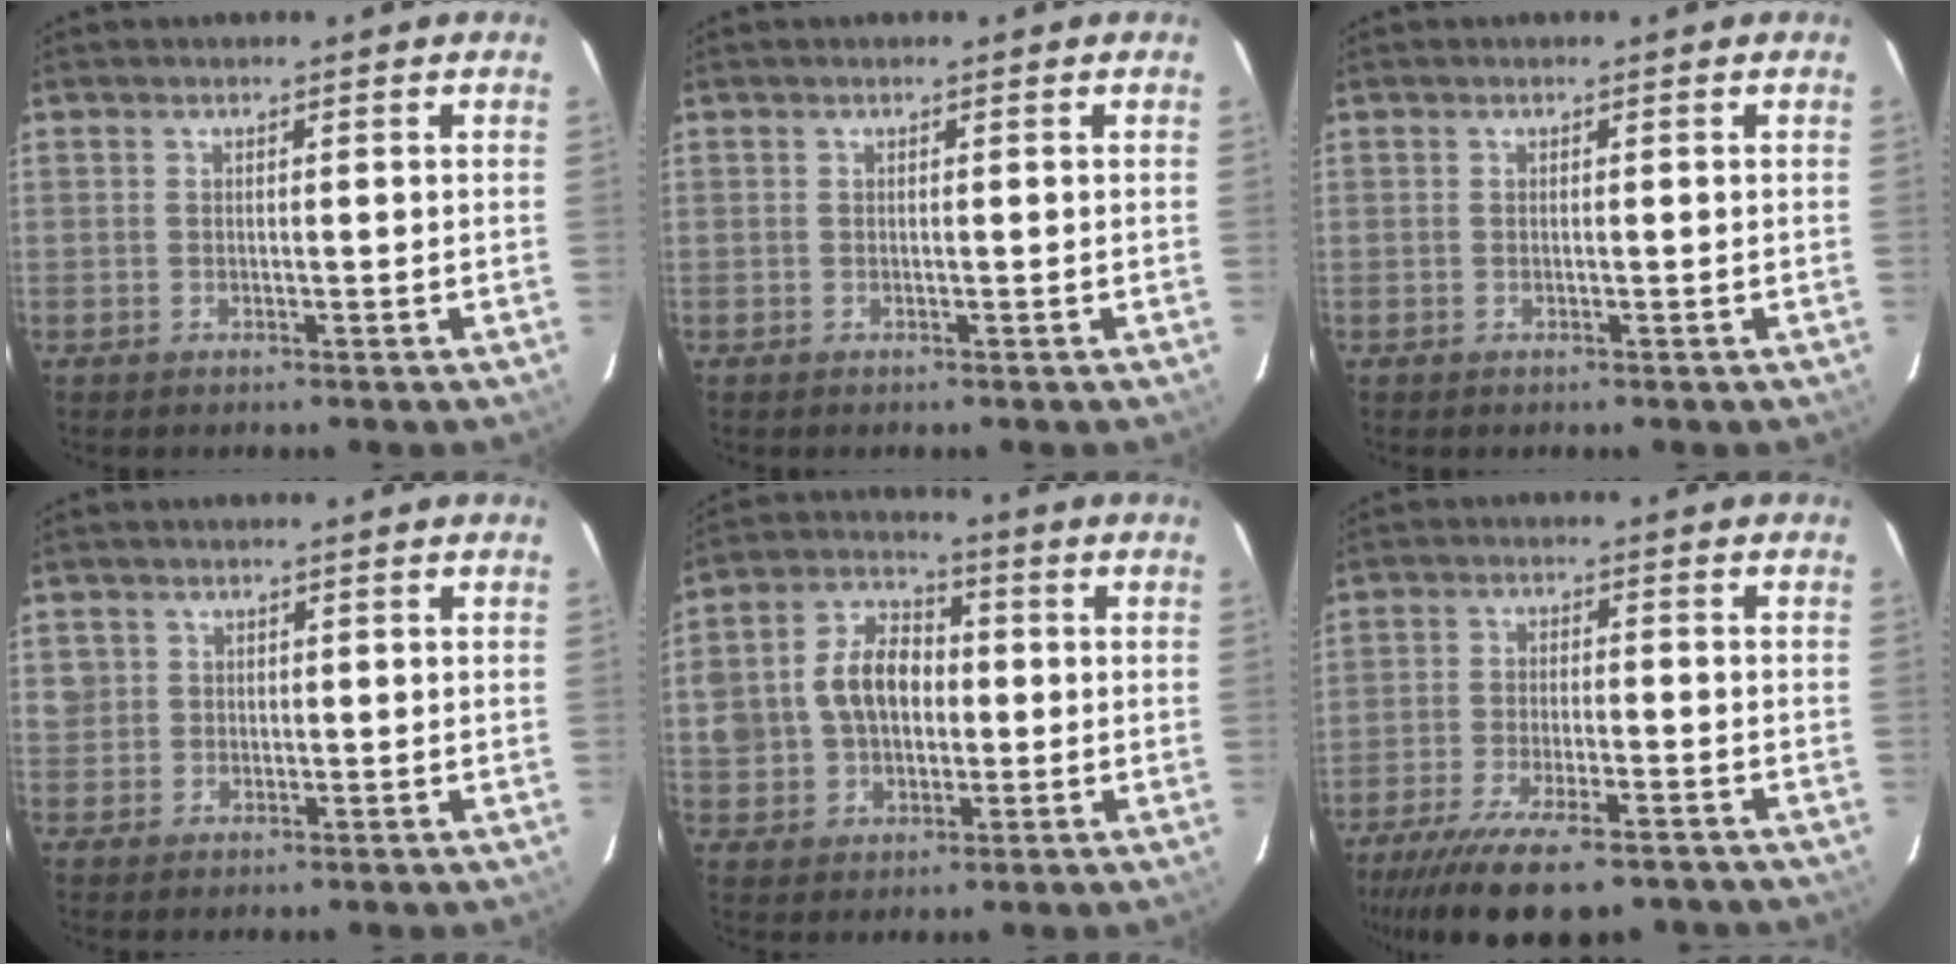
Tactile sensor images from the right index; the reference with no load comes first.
{"total": 0.0}
{"total": 0.0}
{"total": 2.5, "force": [0.4, 2.4, 0.3], "torque": [0.005, 0.007, 0.005]}
{"total": 12.5, "force": [0.3, 9.6, 8.0], "torque": [-0.175, 0.033, 0.012]}
{"total": 16.7, "force": [-12.7, 4.7, 9.8], "torque": [-0.202, -0.048, -0.202]}